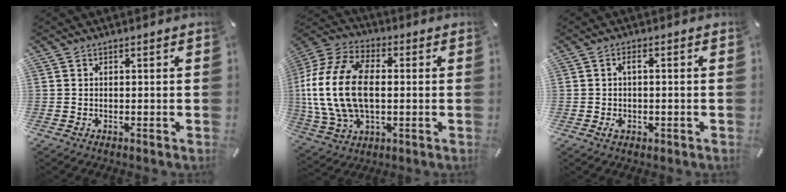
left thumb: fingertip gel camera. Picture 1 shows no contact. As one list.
[{"total": 19.5, "force": [-0.3, 12.8, 14.7], "torque": [-0.338, 0.001, -0.013]}, {"total": 2.9, "force": [-0.5, 1.5, 2.4], "torque": [-0.050, 0.003, -0.011]}]